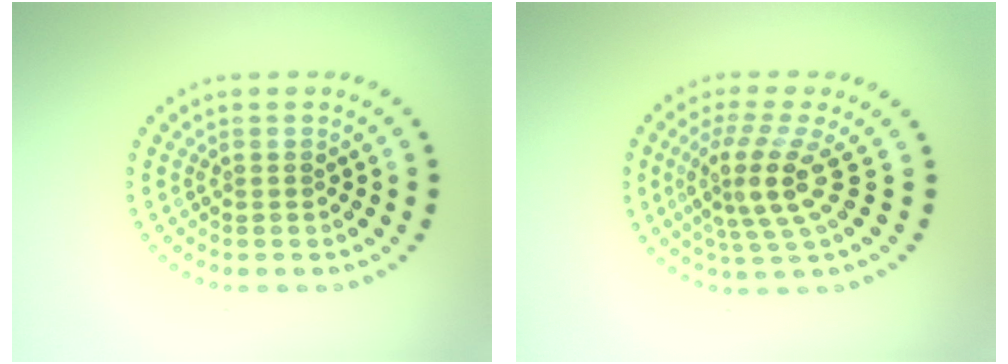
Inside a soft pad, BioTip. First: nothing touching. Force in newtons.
{"total": 4.2, "press": 3.1, "slide": 2.9}